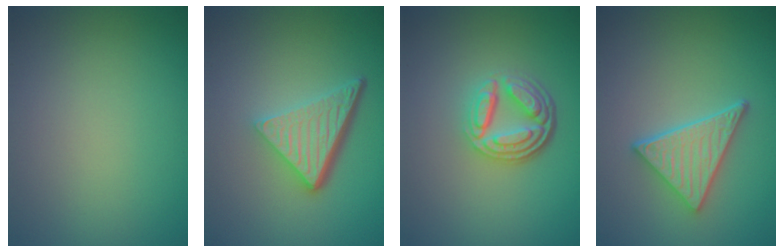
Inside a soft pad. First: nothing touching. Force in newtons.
{"total": 5.5, "press": 3.8, "slide": 4.0}
{"total": 4.9, "press": 3.5, "slide": 3.4}
{"total": 4.6, "press": 3.7, "slide": 2.7}